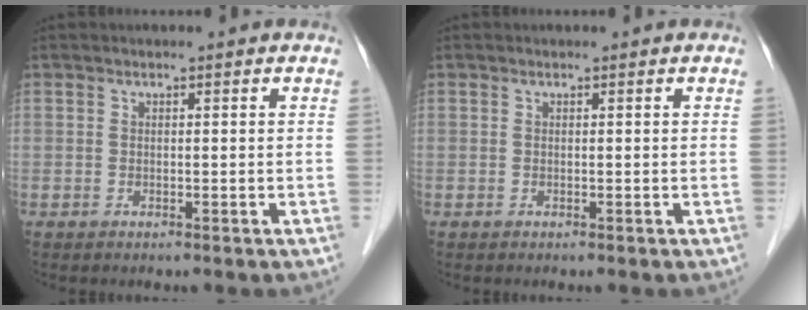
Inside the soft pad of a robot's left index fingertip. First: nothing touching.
{"total": 0.0}